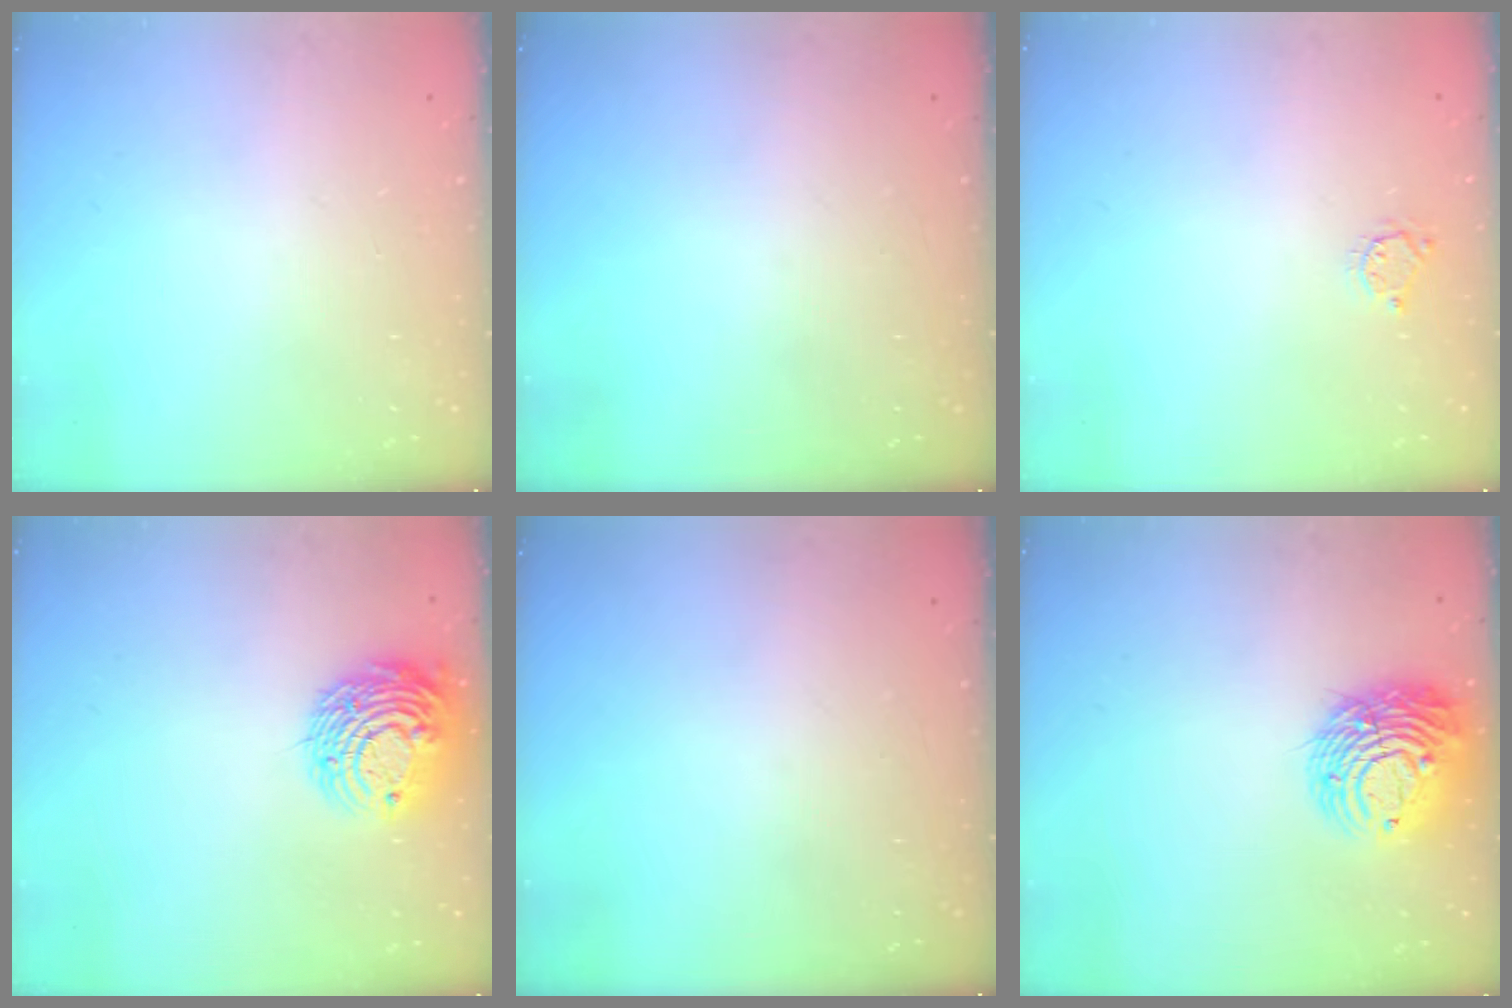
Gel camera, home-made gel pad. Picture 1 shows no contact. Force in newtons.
{"total": 0.0}
{"total": 3.3, "press": 3.3, "slide": 0.3}
{"total": 12.5, "press": 12.5, "slide": 1.2}
{"total": 0.0}
{"total": 12.5, "press": 12.4, "slide": 1.5}